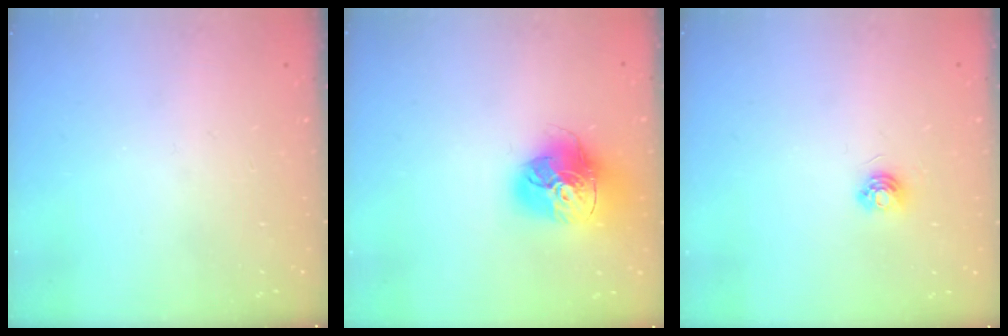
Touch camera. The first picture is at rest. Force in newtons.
{"total": 18.6, "press": 18.5, "slide": 1.9}
{"total": 4.7, "press": 4.7, "slide": 0.5}